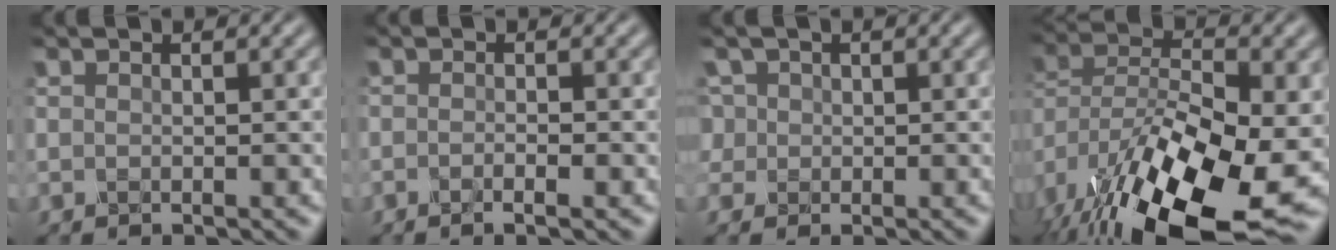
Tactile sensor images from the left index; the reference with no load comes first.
{"total": 1.4, "force": [-0.6, 0.3, 1.2], "torque": [-0.019, -0.004, -0.012]}
{"total": 3.5, "force": [0.9, 3.0, 1.4], "torque": [-0.030, 0.021, 0.011]}
{"total": 17.9, "force": [-9.2, 8.1, 13.1], "torque": [-0.265, -0.028, -0.145]}